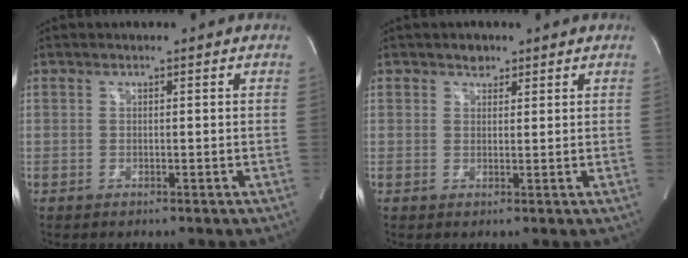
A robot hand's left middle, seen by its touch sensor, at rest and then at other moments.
{"total": 1.6, "force": [1.1, 1.1, 0.4], "torque": [-0.007, 0.000, 0.017]}